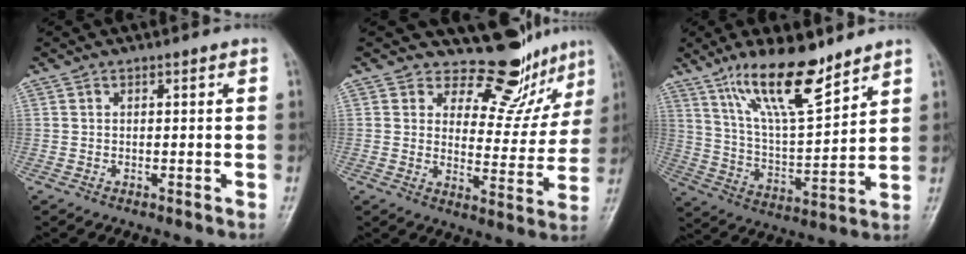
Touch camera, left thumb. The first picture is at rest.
{"total": 11.1, "force": [9.8, 4.8, 2.1], "torque": [0.015, -0.093, 0.123]}
{"total": 15.3, "force": [10.9, 3.9, 9.9], "torque": [-0.156, -0.067, 0.207]}